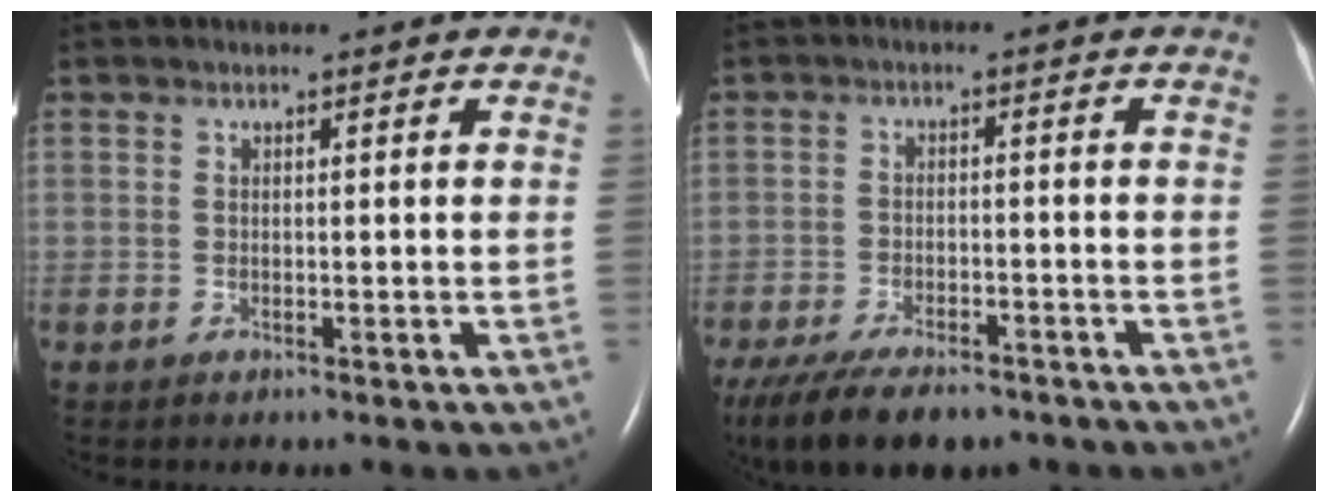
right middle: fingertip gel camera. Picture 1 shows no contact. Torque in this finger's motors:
{"motor_torque": [0.38, -0.36, 0.17, 0.05]}